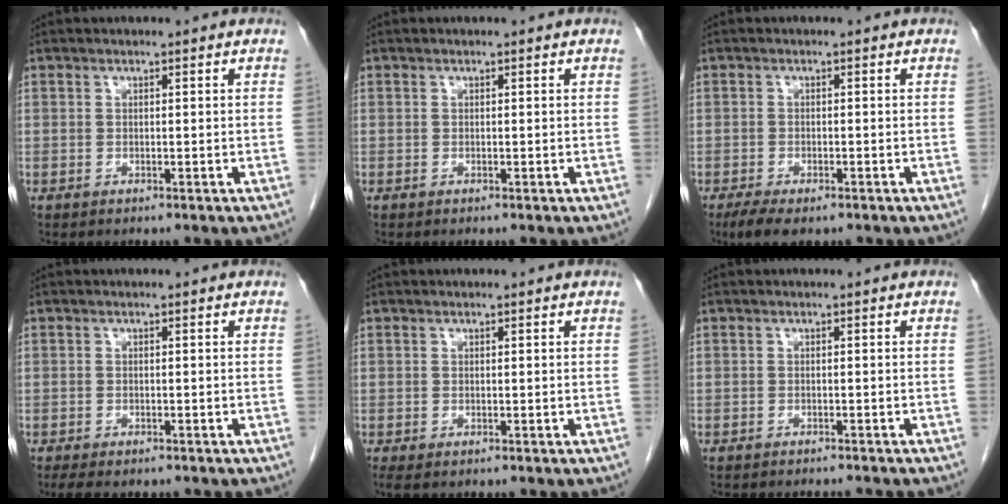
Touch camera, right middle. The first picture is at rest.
{"total": 0.0}
{"total": 4.8, "force": [-3.3, 1.7, 2.9], "torque": [-0.051, -0.010, -0.051]}
{"total": 5.0, "force": [-4.0, 1.8, 2.4], "torque": [-0.035, -0.012, -0.055]}
{"total": 1.3, "force": [-0.9, 0.6, 0.7], "torque": [-0.008, -0.004, -0.011]}
{"total": 6.0, "force": [-5.5, 0.8, 2.0], "torque": [-0.020, -0.007, -0.067]}